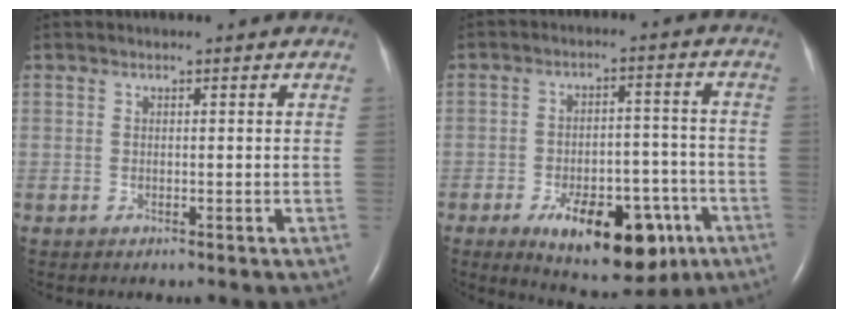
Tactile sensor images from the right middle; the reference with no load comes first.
{"total": 15.0, "force": [-7.9, 6.7, 10.9], "torque": [-0.147, 0.006, -0.103]}